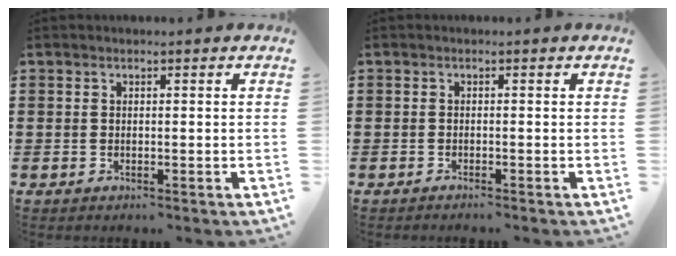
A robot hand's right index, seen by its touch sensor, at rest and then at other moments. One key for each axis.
{"total": 0.5, "fx": -0.5, "fy": -0.1, "fz": 0.2, "tx": -0.006, "ty": -0.003, "tz": -0.009}